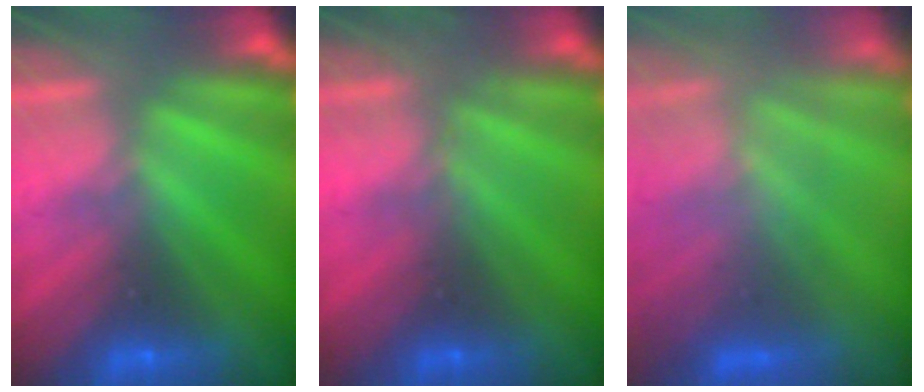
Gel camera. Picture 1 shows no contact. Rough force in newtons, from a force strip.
{"total": 4.7}
{"total": 2.9}